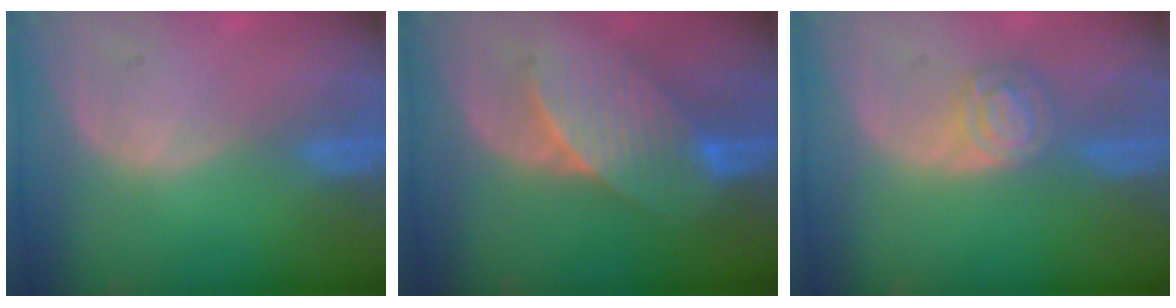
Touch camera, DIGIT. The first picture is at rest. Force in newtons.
{"total": 7.1, "press": 6.9, "slide": 1.4}
{"total": 5.2, "press": 4.6, "slide": 2.5}